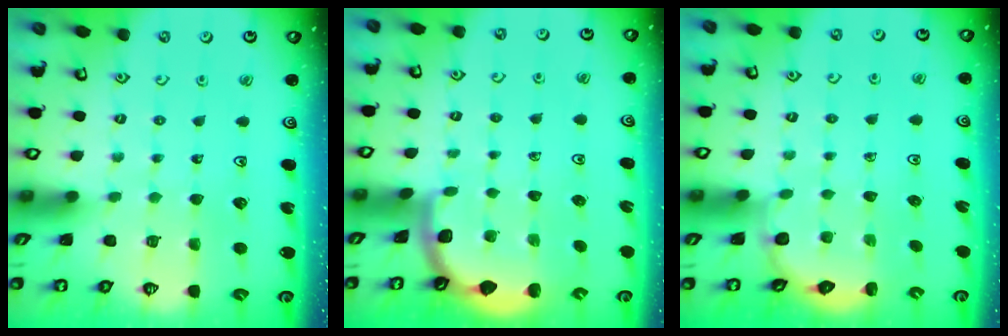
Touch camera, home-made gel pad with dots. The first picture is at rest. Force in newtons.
{"total": 1.9, "press": 1.9, "slide": 0.0}
{"total": 3.0, "press": 2.6, "slide": 1.4}